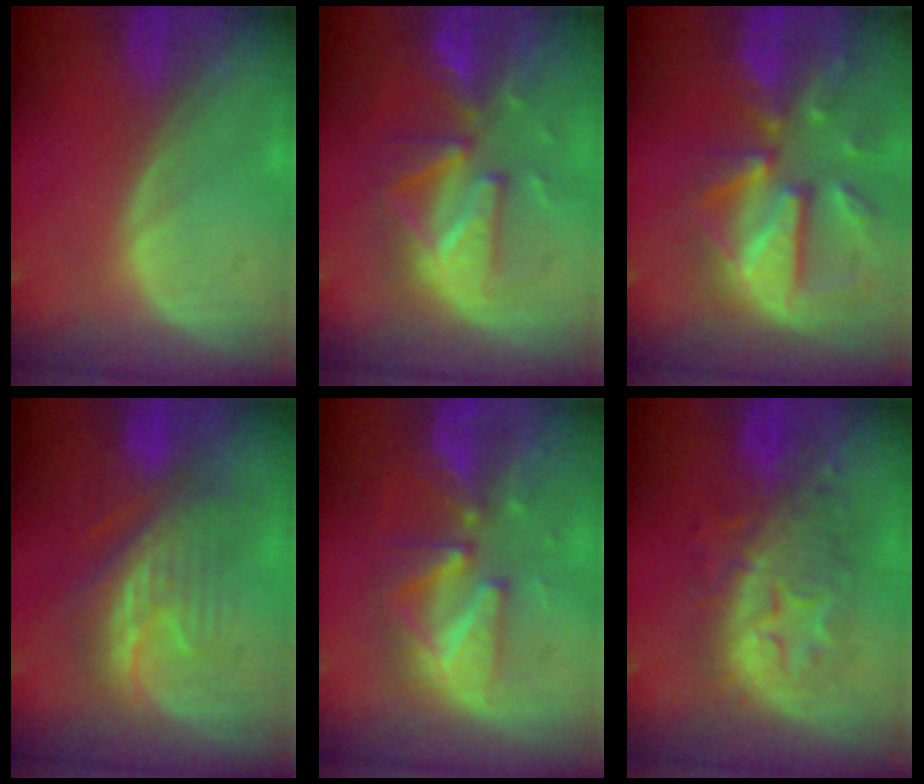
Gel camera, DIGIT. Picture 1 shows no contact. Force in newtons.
{"total": 10.0, "press": 8.8, "slide": 4.7}
{"total": 12.1, "press": 10.5, "slide": 5.9}
{"total": 8.5, "press": 8.3, "slide": 1.9}
{"total": 9.5, "press": 8.6, "slide": 4.0}
{"total": 8.4, "press": 8.4, "slide": 0.2}